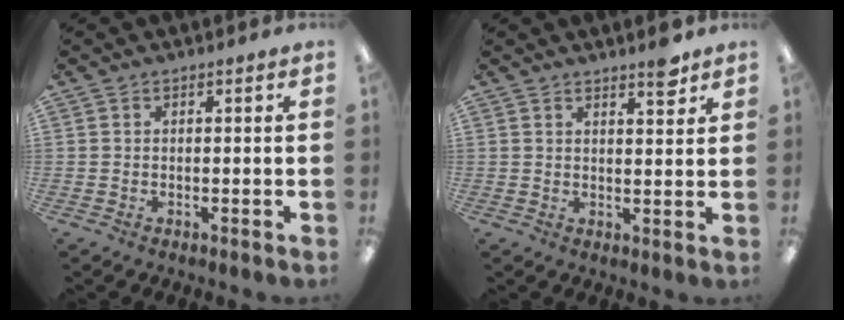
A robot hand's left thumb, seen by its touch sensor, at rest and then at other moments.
{"total": 4.3, "force": [3.5, 1.0, 2.4], "torque": [-0.022, -0.024, 0.054]}